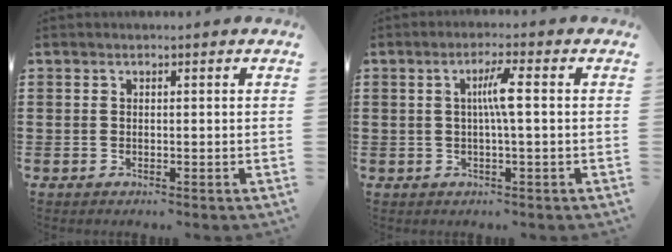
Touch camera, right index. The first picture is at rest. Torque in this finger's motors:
{"motor_torque": [0.70, -0.30, 0.39, 0.06]}